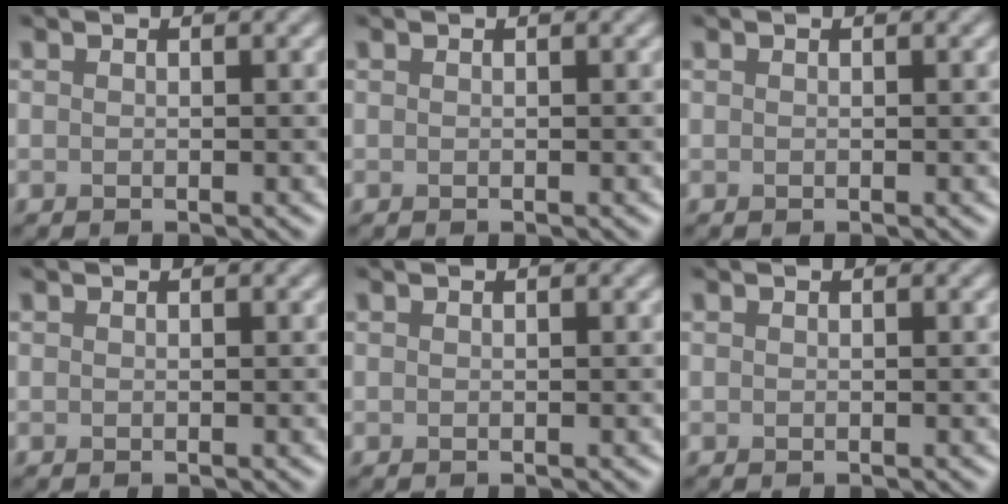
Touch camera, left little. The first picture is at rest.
{"total": 0.0}
{"total": 0.0}
{"total": 0.0}
{"total": 0.0}
{"total": 0.0}